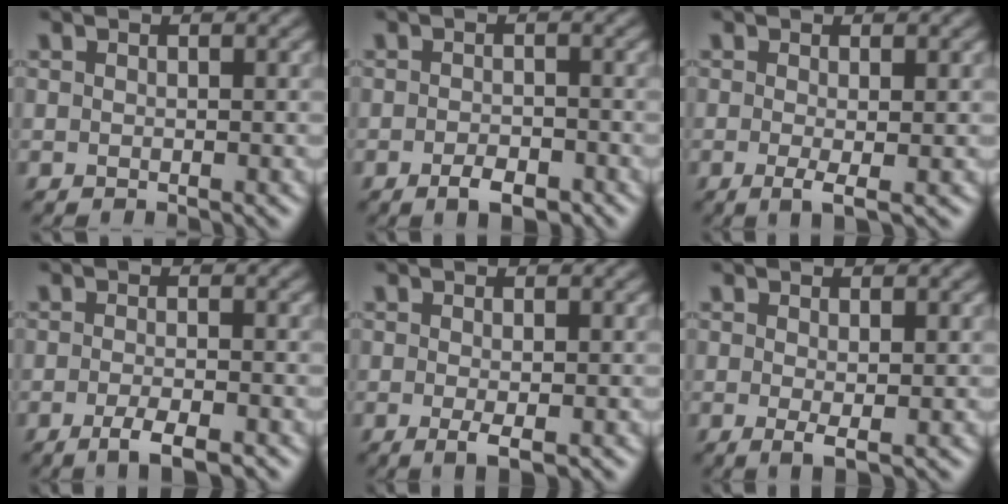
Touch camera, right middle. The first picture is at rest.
{"total": 2.4, "force": [-1.4, 1.0, 1.7], "torque": [-0.025, -0.001, -0.024]}
{"total": 1.9, "force": [-0.3, 0.3, 1.8], "torque": [-0.036, -0.009, -0.005]}
{"total": 3.0, "force": [-1.8, 0.7, 2.4], "torque": [-0.042, -0.004, -0.033]}
{"total": 1.7, "force": [-0.5, 0.3, 1.6], "torque": [-0.029, -0.008, -0.009]}
{"total": 1.3, "force": [0.0, 0.2, 1.3], "torque": [-0.023, -0.007, -0.002]}